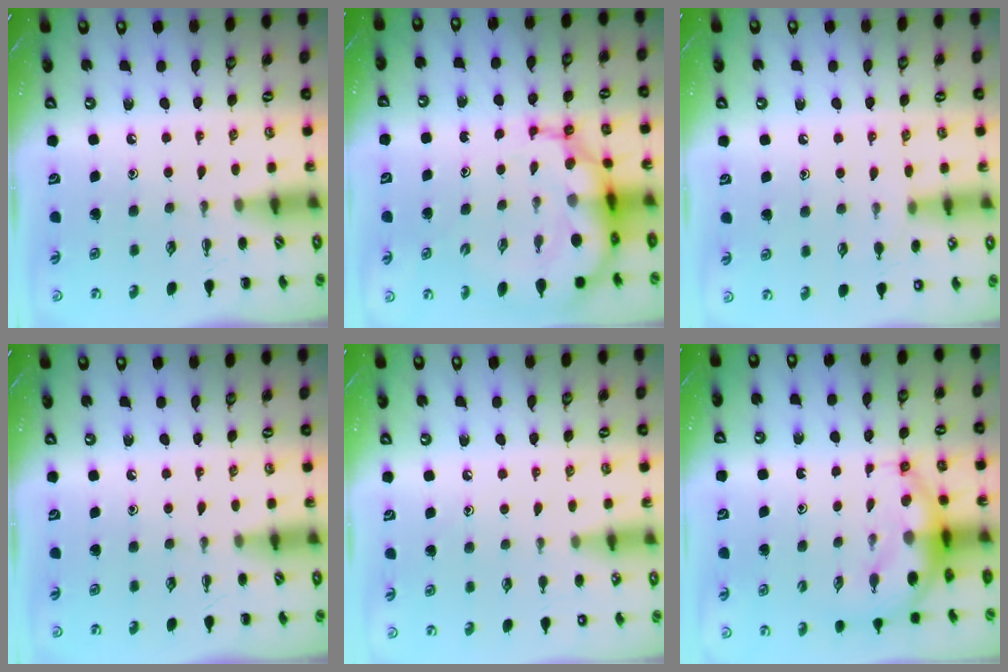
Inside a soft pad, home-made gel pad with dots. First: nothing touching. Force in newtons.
{"total": 12.1, "press": 11.8, "slide": 3.0}
{"total": 8.9, "press": 8.7, "slide": 2.0}
{"total": 0.0}
{"total": 6.9, "press": 6.6, "slide": 1.9}
{"total": 7.1, "press": 6.9, "slide": 1.6}